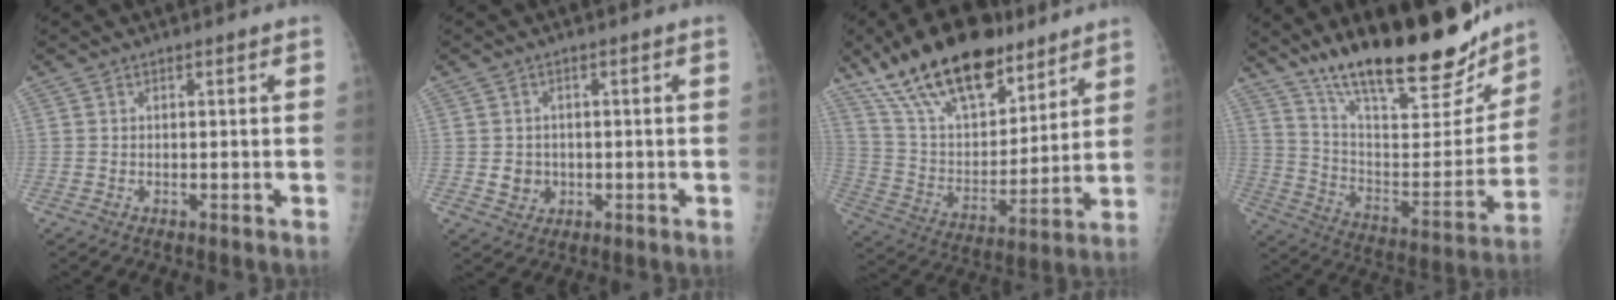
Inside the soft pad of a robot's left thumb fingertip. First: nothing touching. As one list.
[{"total": 3.4, "force": [-0.3, 3.2, 1.3], "torque": [-0.004, 0.002, 0.004]}, {"total": 24.2, "force": [16.7, 10.8, 13.8], "torque": [-0.205, -0.047, 0.294]}, {"total": 28.2, "force": [20.9, 8.2, 17.0], "torque": [-0.226, -0.088, 0.328]}]